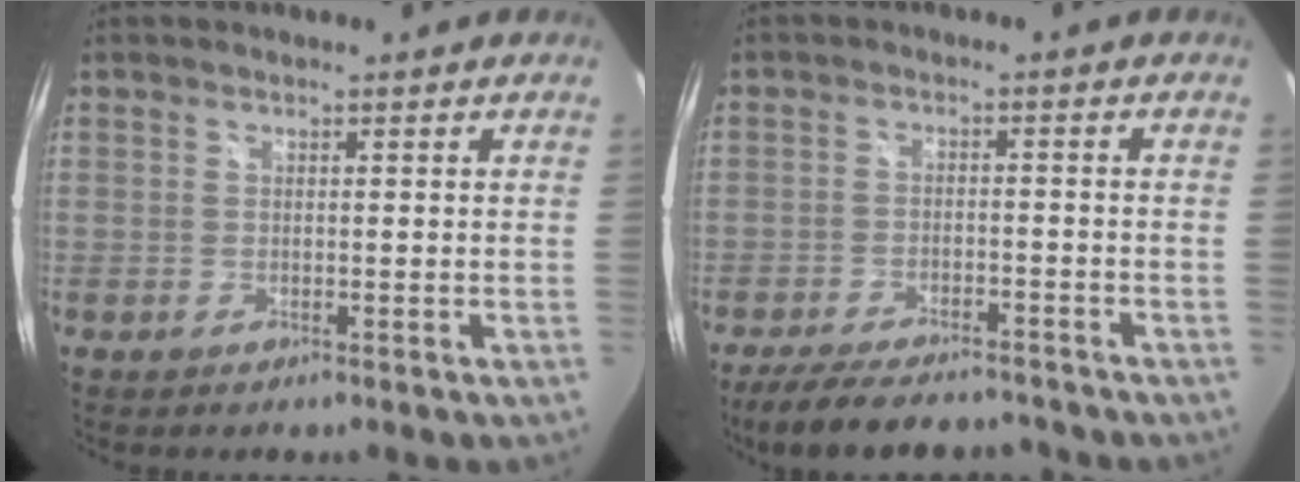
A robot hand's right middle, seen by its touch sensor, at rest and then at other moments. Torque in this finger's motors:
{"motor_torque": [0.04, -0.11, 0.05, 0.05]}